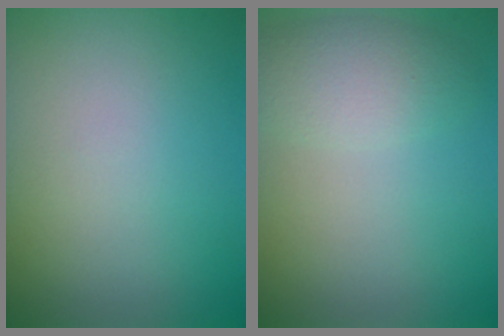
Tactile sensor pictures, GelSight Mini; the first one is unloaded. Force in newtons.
{"total": 2.7, "press": 2.7, "slide": 0.2}